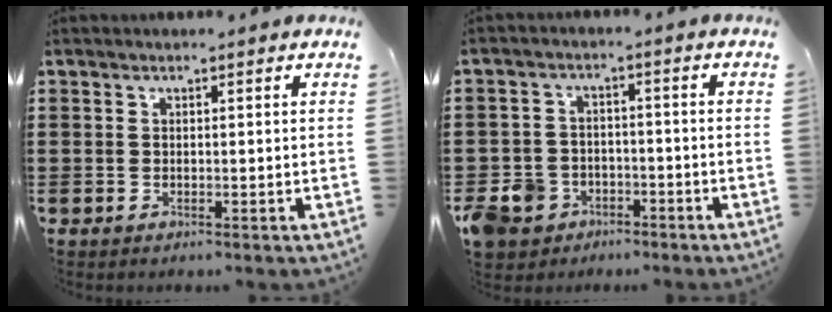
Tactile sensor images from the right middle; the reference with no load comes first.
{"total": 5.5, "force": [-3.9, 3.7, 1.3], "torque": [-0.055, 0.008, -0.083]}